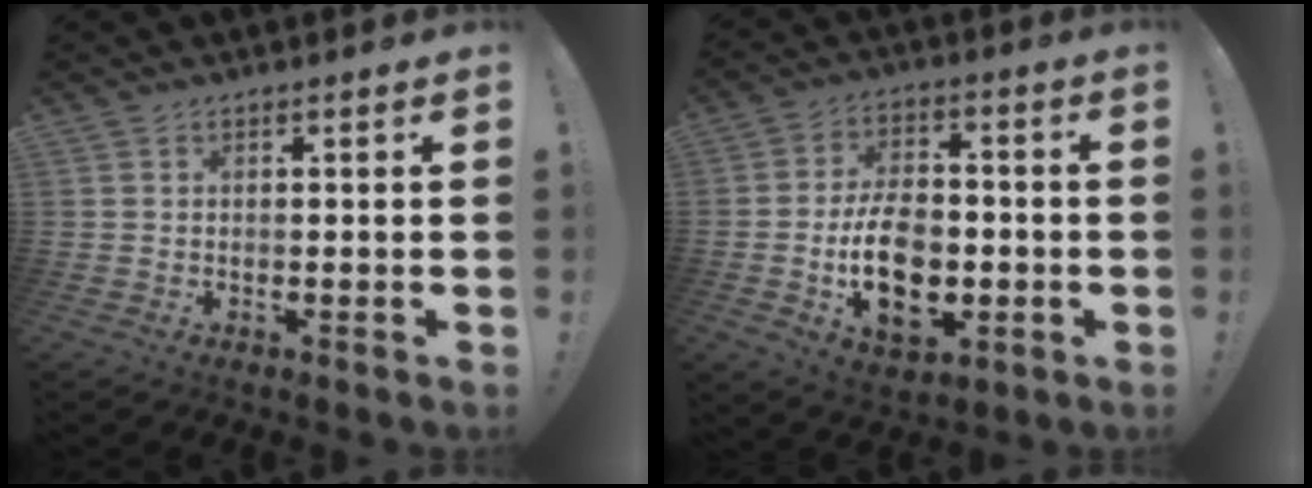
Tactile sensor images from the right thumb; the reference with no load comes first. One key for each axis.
{"total": 16.0, "fx": -3.7, "fy": 10.4, "fz": 11.6, "tx": -0.187, "ty": 0.011, "tz": -0.064}